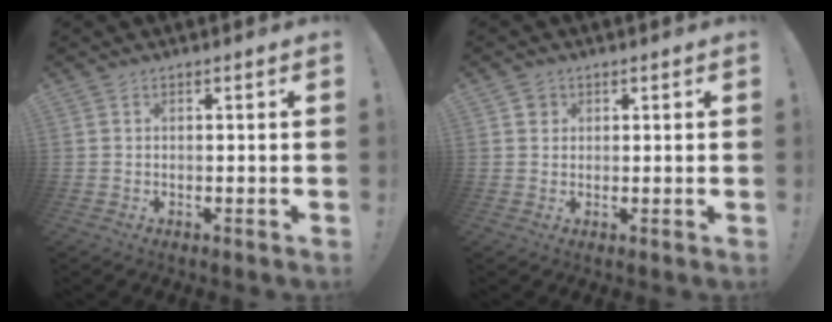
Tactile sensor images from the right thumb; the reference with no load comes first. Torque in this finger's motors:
{"motor_torque": [0.20, 0.13, -0.01, 0.12, -0.03]}